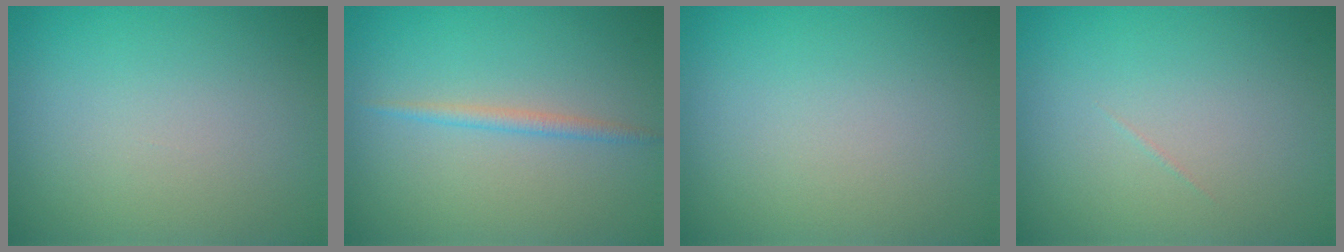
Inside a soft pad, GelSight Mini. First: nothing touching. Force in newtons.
{"total": 1.2, "press": 1.2, "slide": 0.1}
{"total": 0.0}
{"total": 0.0}